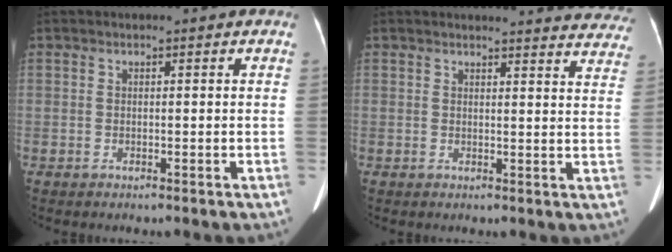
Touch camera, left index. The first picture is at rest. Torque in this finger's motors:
{"motor_torque": [0.01, -0.44, -0.32, -0.20]}